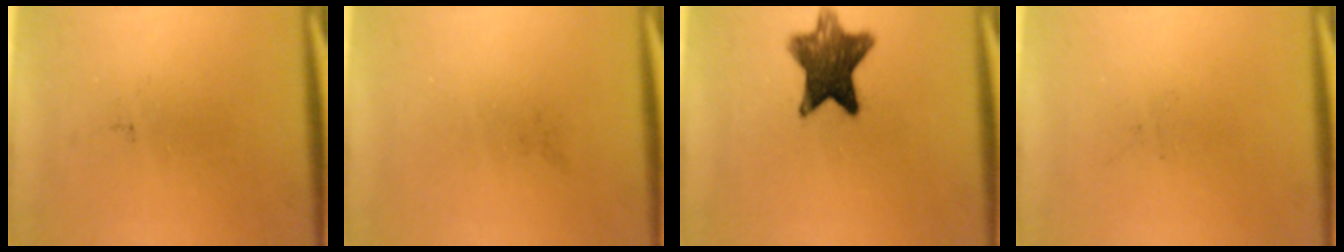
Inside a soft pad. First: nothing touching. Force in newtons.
{"total": 0.0}
{"total": 10.0}
{"total": 0.0}